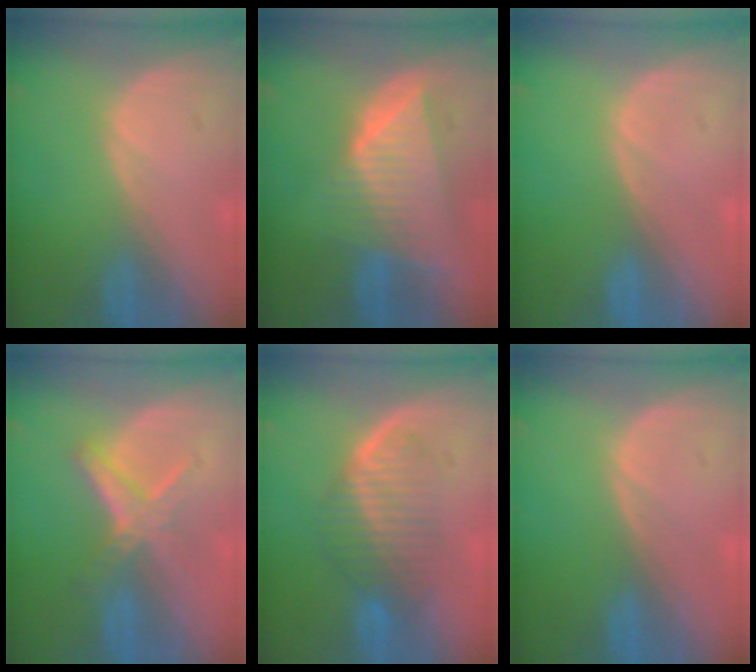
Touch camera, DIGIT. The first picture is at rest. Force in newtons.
{"total": 8.7, "press": 7.9, "slide": 3.8}
{"total": 0.0}
{"total": 5.6, "press": 5.4, "slide": 1.5}
{"total": 6.5, "press": 6.3, "slide": 1.8}
{"total": 0.0}